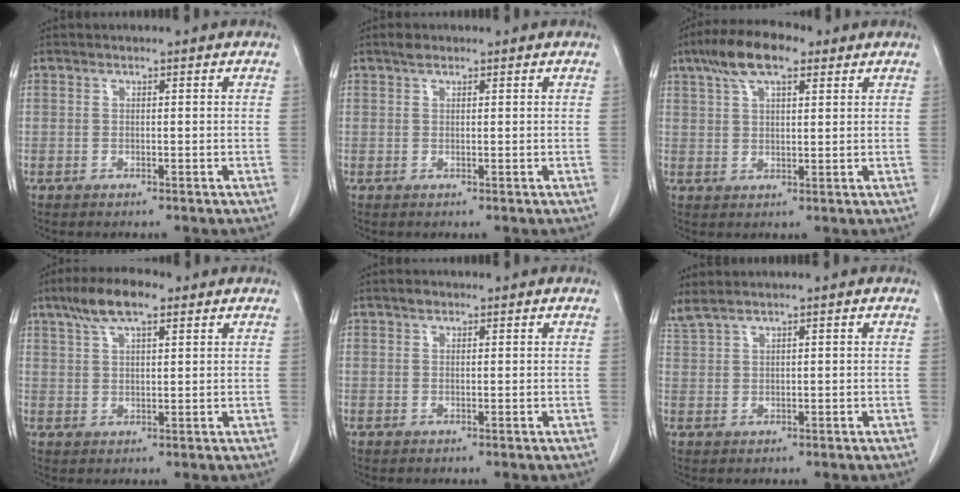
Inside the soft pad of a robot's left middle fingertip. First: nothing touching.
{"total": 1.1, "force": [0.8, 0.5, 0.5], "torque": [-0.012, 0.008, 0.013]}
{"total": 8.8, "force": [5.3, 3.0, 6.3], "torque": [-0.121, 0.025, 0.092]}
{"total": 7.3, "force": [4.6, 2.0, 5.2], "torque": [-0.104, 0.019, 0.081]}
{"total": 0.8, "force": [0.6, 0.5, 0.3], "torque": [-0.006, 0.005, 0.008]}
{"total": 2.3, "force": [2.1, -0.2, 1.1], "torque": [-0.033, 0.018, 0.049]}